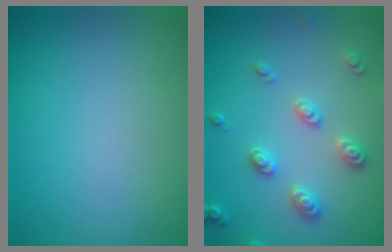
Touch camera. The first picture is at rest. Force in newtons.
{"total": 2.9, "press": 2.7, "slide": 1.1}